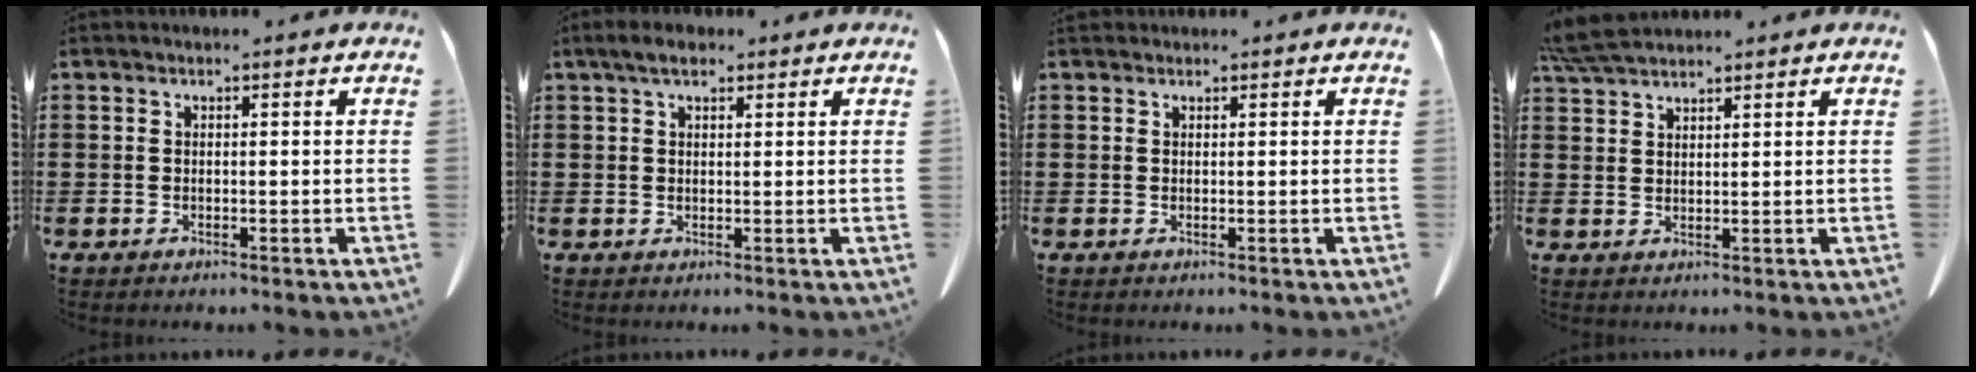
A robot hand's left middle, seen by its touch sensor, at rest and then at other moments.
{"total": 3.1, "force": [2.0, 1.1, 2.1], "torque": [-0.038, 0.002, 0.035]}
{"total": 0.5, "force": [0.5, 0.2, 0.1], "torque": [-0.003, 0.000, 0.011]}
{"total": 5.0, "force": [4.4, 0.7, 2.2], "torque": [-0.055, -0.006, 0.085]}